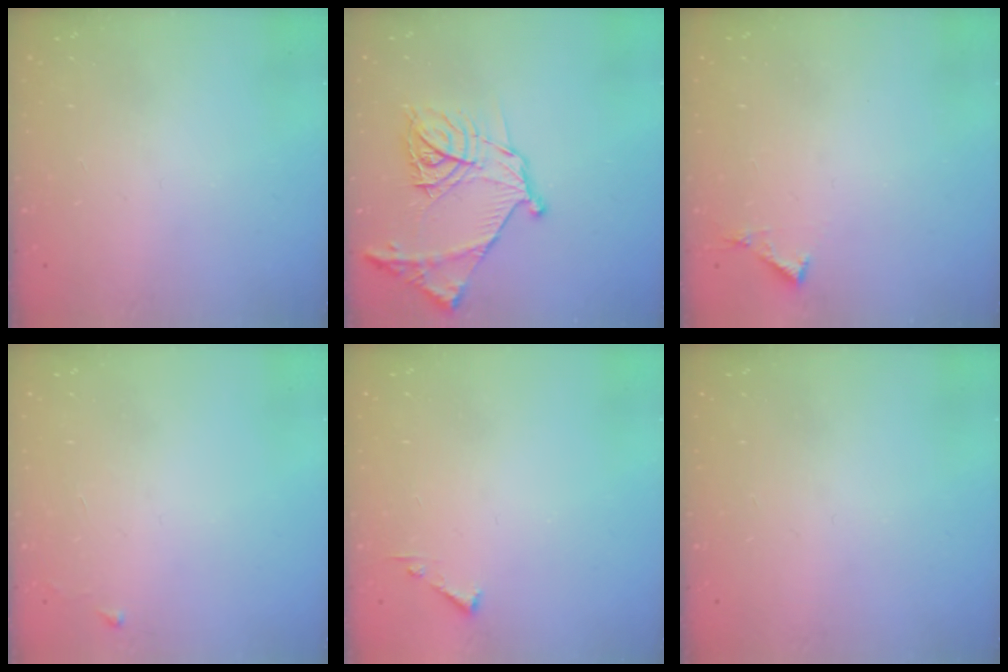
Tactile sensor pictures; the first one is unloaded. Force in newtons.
{"total": 18.4, "press": 18.3, "slide": 1.9}
{"total": 4.1, "press": 4.1, "slide": 0.5}
{"total": 3.5, "press": 3.4, "slide": 0.5}
{"total": 3.6, "press": 3.6, "slide": 0.4}
{"total": 0.0}